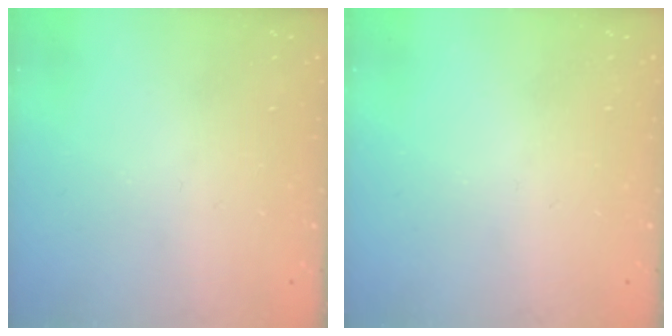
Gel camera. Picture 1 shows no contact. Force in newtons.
{"total": 0.0}